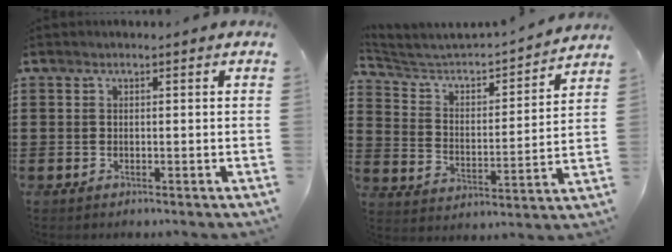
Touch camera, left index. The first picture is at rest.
{"total": 3.9, "force": [3.5, 1.1, 1.2], "torque": [-0.050, -0.033, 0.048]}